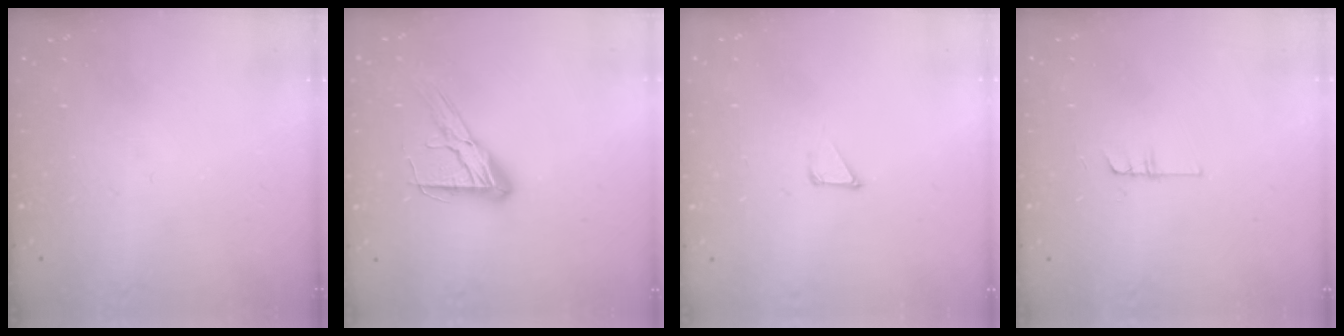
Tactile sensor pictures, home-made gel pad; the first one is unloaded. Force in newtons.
{"total": 12.3, "press": 12.3, "slide": 1.0}
{"total": 1.3, "press": 1.3, "slide": 0.0}
{"total": 3.7, "press": 3.7, "slide": 0.4}